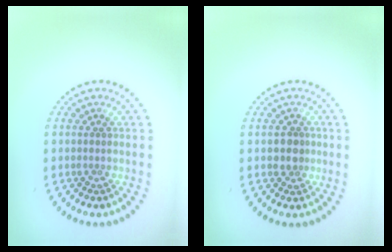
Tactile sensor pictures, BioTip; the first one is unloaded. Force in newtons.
{"total": 2.0, "press": 1.7, "slide": 1.0}